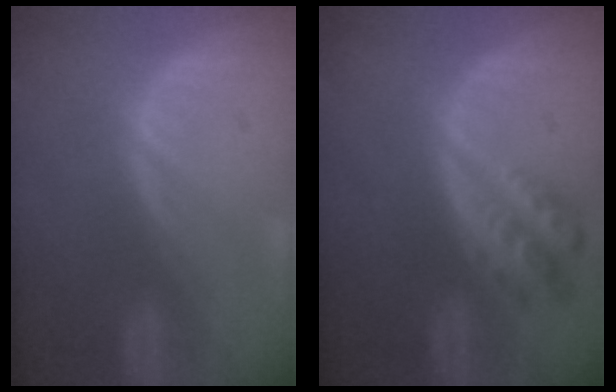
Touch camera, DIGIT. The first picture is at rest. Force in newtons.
{"total": 5.1, "press": 4.8, "slide": 1.6}